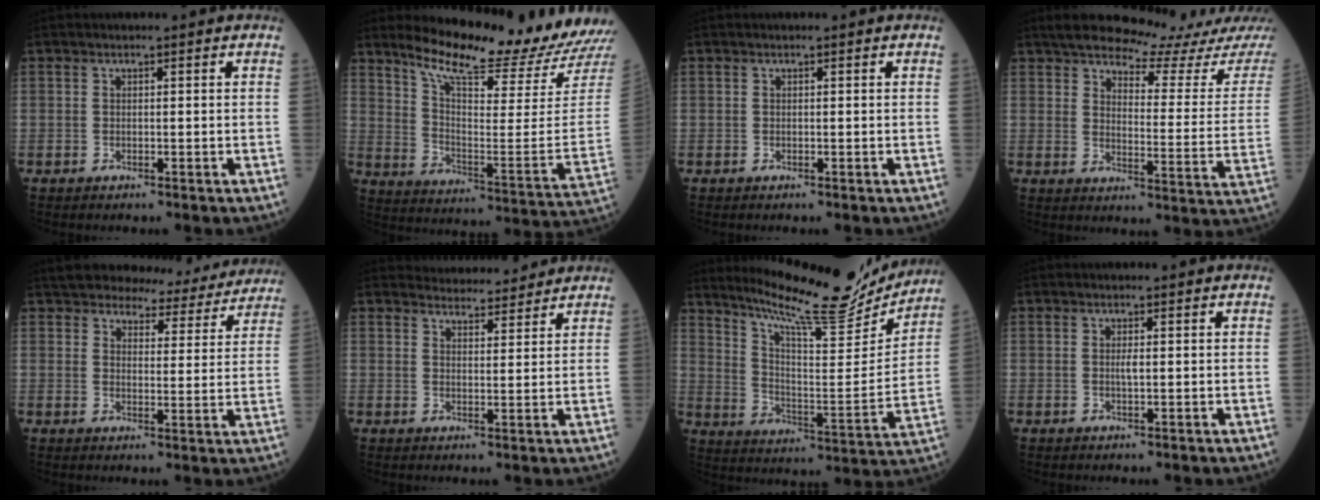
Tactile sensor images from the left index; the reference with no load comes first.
{"total": 18.4, "force": [17.2, -0.9, 6.5], "torque": [-0.120, -0.096, 0.250]}
{"total": 0.0}
{"total": 15.9, "force": [14.7, 0.7, 6.0], "torque": [-0.075, -0.064, 0.174]}
{"total": 14.2, "force": [13.3, 3.6, 3.6], "torque": [-0.027, -0.008, 0.151]}
{"total": 7.3, "force": [7.1, 1.4, 0.7], "torque": [-0.005, 0.008, 0.091]}
{"total": 19.8, "force": [18.1, 1.9, 7.6], "torque": [-0.133, -0.044, 0.265]}
{"total": 1.0, "force": [0.2, 0.1, 1.0], "torque": [-0.024, 0.000, 0.003]}